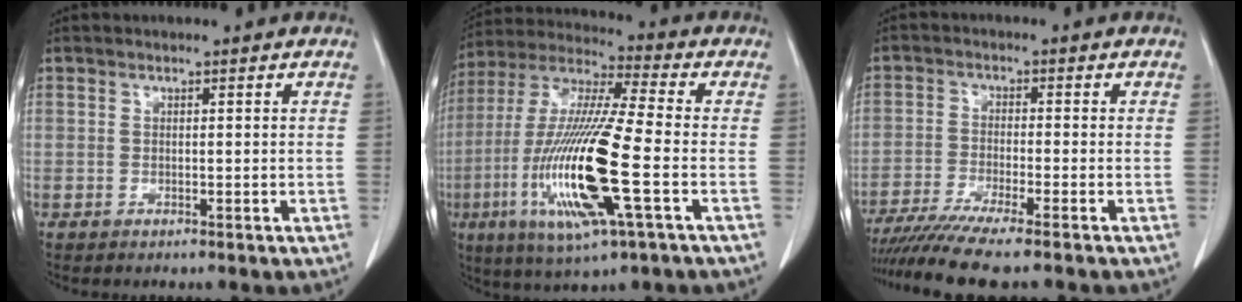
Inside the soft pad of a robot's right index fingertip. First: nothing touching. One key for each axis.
{"total": 19.6, "fx": -5.0, "fy": 1.4, "fz": 18.9, "tx": -0.403, "ty": -0.023, "tz": -0.095}
{"total": 9.7, "fx": -8.1, "fy": -0.8, "fz": 5.3, "tx": -0.079, "ty": -0.024, "tz": -0.132}